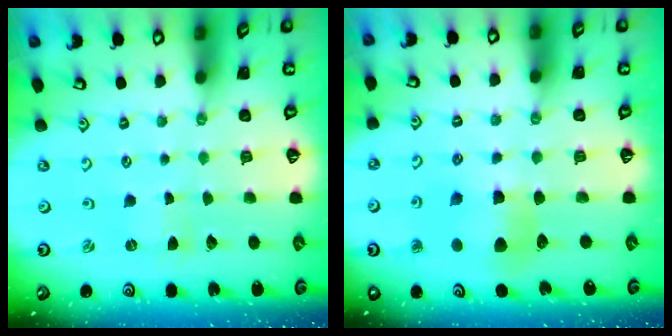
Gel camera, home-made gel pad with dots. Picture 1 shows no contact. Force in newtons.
{"total": 8.2, "press": 8.1, "slide": 1.1}